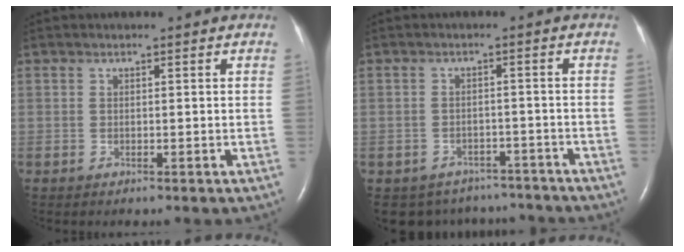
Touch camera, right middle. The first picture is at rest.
{"total": 9.0, "force": [-7.9, 4.3, 0.5], "torque": [-0.008, 0.017, -0.092]}